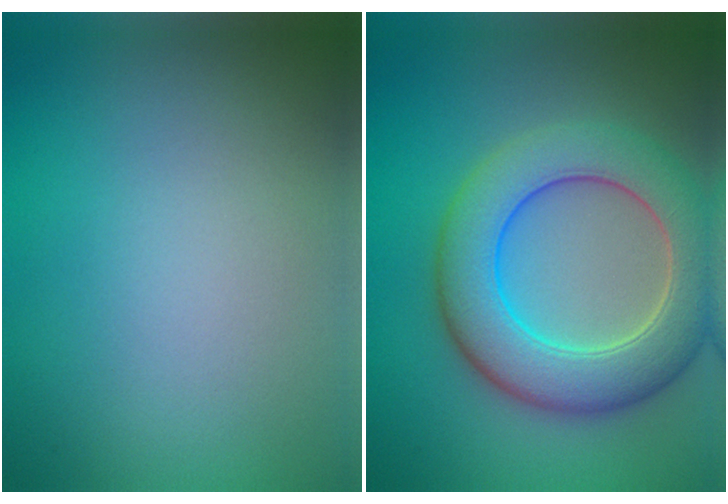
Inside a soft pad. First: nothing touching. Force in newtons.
{"total": 8.4, "press": 8.4, "slide": 0.5}